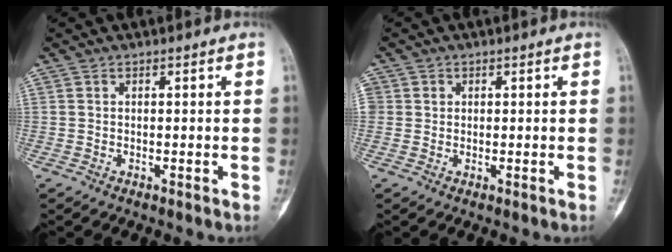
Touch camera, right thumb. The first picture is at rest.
{"total": 1.7, "force": [0.3, 1.6, 0.3], "torque": [0.006, 0.003, 0.003]}